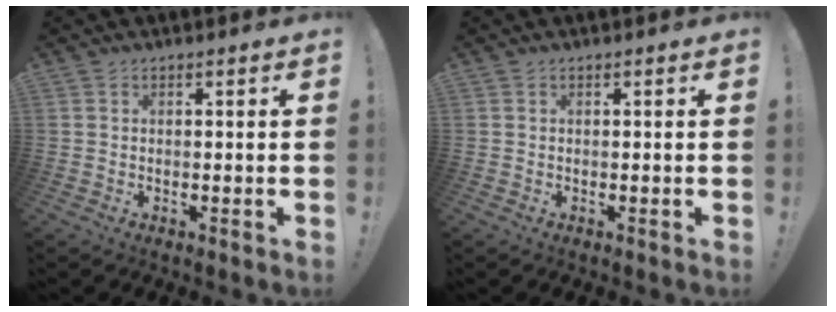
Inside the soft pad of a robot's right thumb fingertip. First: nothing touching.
{"total": 0.0}